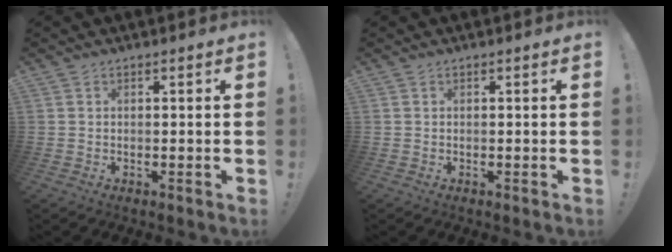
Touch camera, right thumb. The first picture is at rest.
{"total": 0.0}